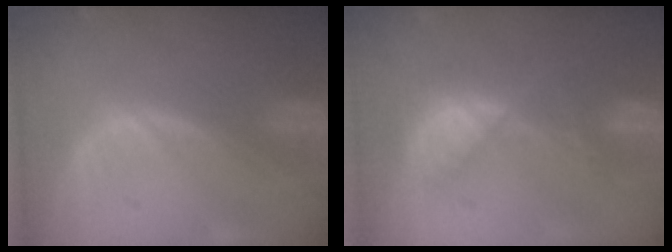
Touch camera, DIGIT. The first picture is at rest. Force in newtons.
{"total": 8.0, "press": 6.9, "slide": 4.1}